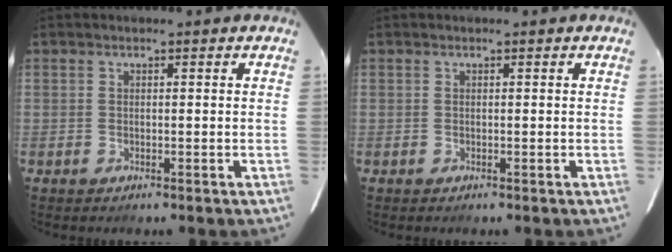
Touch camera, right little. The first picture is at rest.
{"total": 0.0}